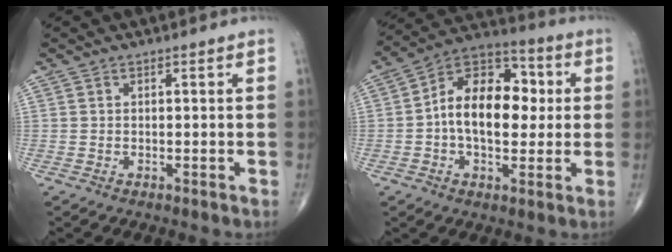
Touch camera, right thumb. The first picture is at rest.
{"total": 16.1, "force": [0.7, 9.9, 12.7], "torque": [-0.176, 0.032, 0.001]}